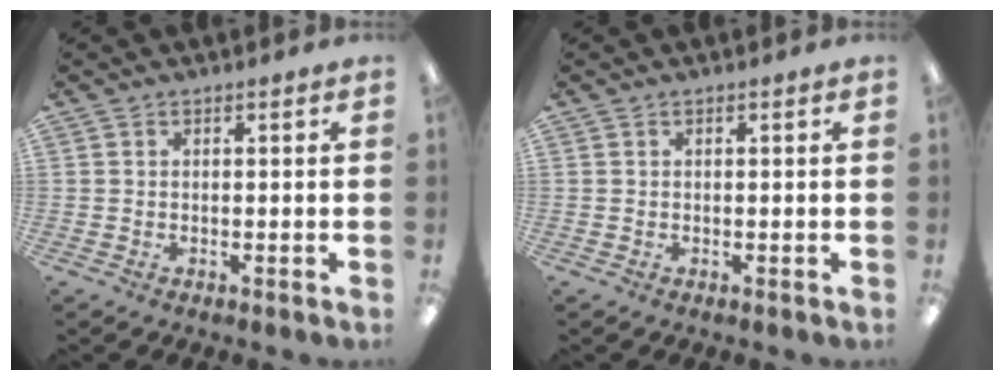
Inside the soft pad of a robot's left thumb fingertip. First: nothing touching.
{"total": 0.0}